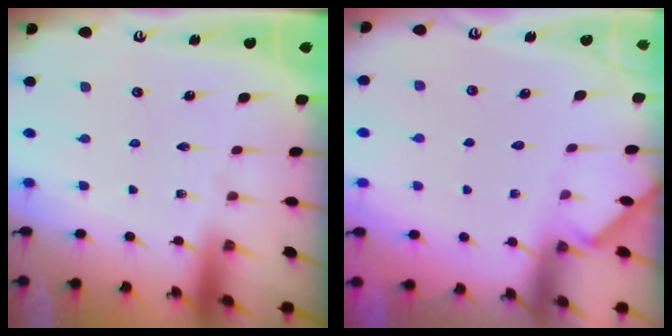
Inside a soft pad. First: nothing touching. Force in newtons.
{"total": 3.6, "press": 3.5, "slide": 0.4}